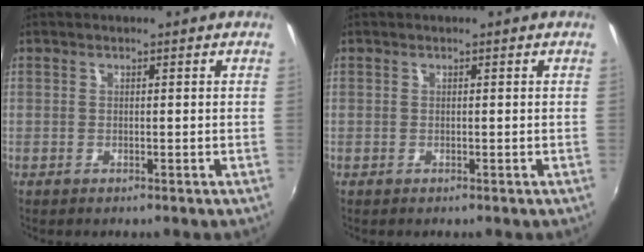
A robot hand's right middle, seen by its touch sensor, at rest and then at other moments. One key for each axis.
{"total": 0.0}